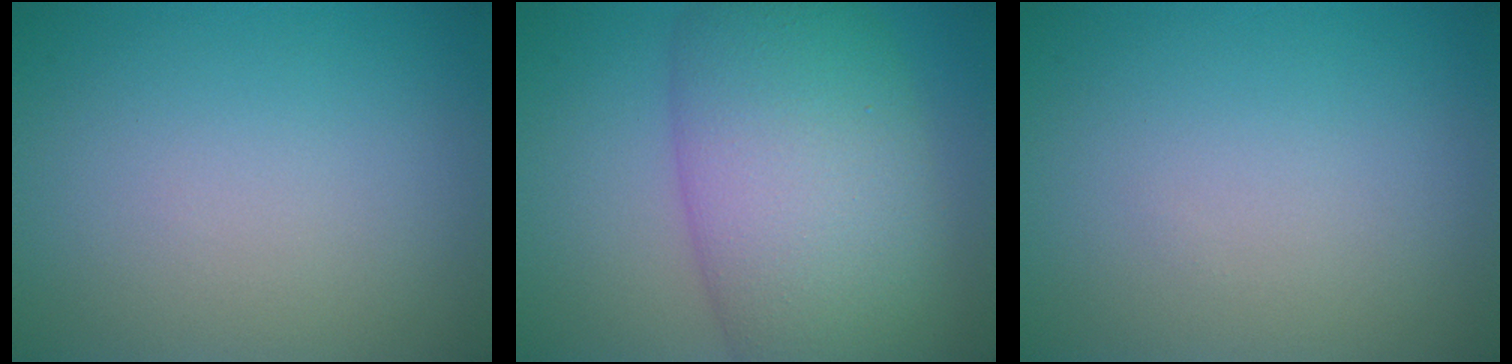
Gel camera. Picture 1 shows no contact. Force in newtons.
{"total": 11.3, "press": 11.3, "slide": 0.5}
{"total": 0.0}